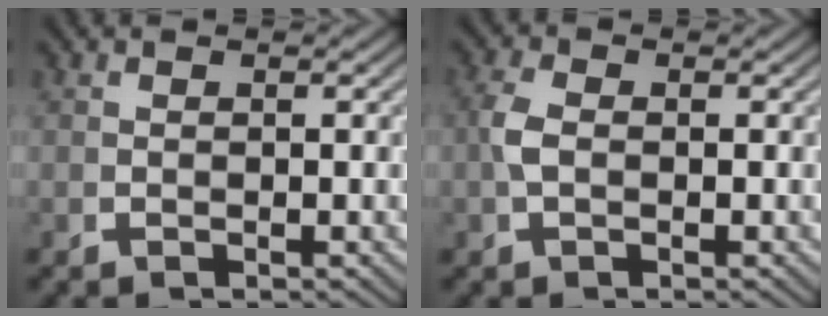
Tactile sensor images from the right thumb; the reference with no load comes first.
{"total": 1.3, "force": [0.0, 0.7, 1.1], "torque": [-0.034, -0.003, 0.004]}